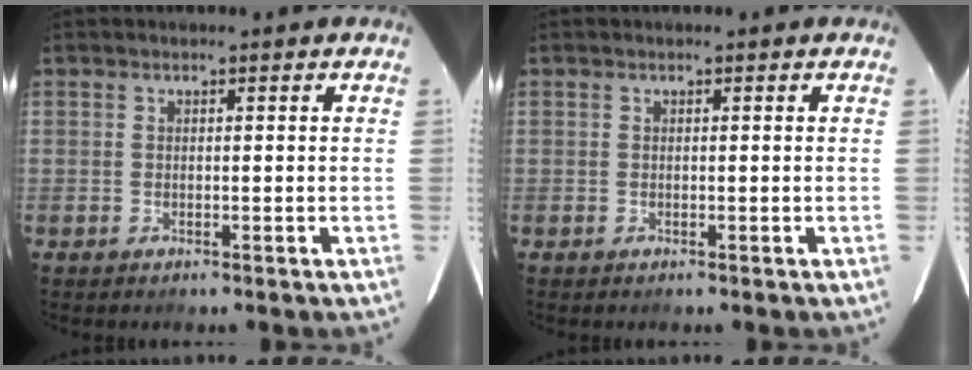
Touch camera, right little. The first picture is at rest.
{"total": 0.0}